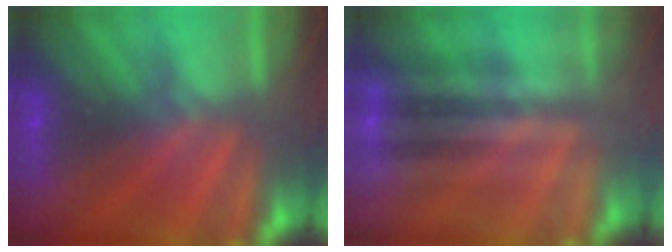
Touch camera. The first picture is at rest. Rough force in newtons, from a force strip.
{"total": 1.9}